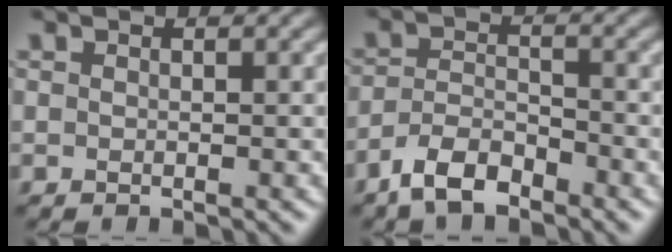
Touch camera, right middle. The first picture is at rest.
{"total": 4.0, "force": [-2.9, 1.5, 2.2], "torque": [-0.044, 0.000, -0.065]}